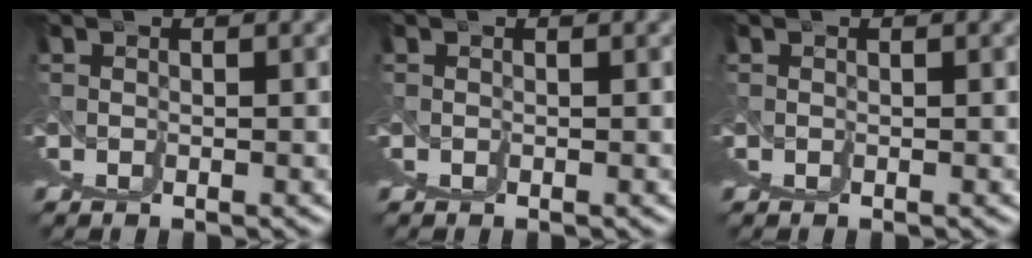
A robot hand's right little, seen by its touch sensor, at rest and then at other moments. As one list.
[{"total": 0.0}, {"total": 0.0}]